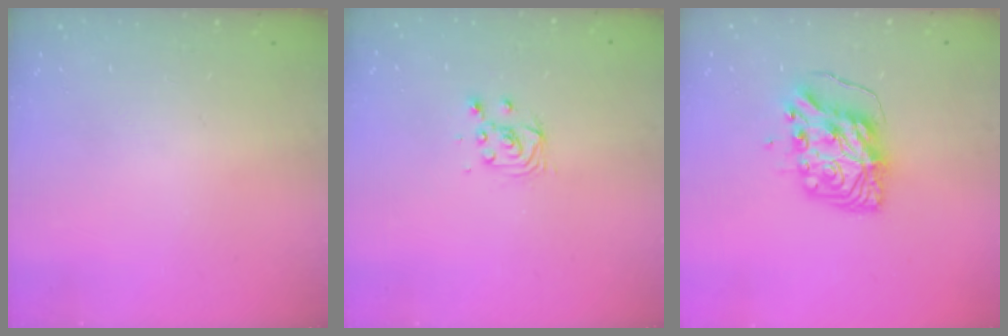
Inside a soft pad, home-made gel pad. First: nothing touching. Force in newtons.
{"total": 4.2, "press": 4.2, "slide": 0.5}
{"total": 11.0, "press": 10.9, "slide": 1.6}